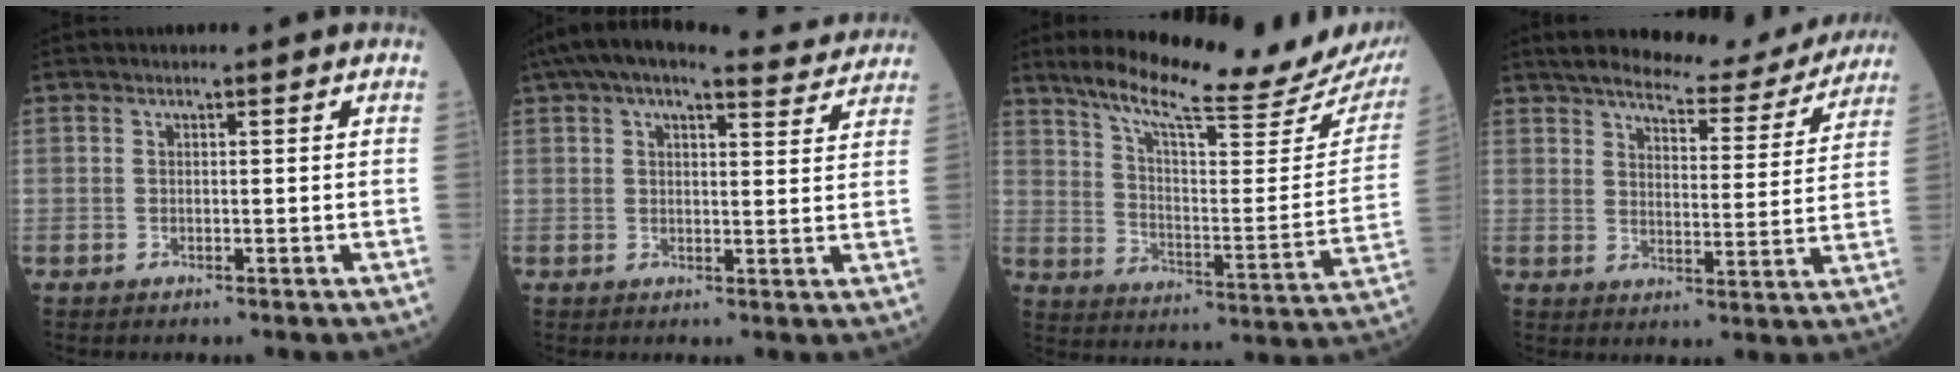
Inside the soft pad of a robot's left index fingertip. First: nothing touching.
{"total": 14.5, "force": [12.8, 3.5, 6.0], "torque": [-0.091, 0.036, 0.165]}
{"total": 23.5, "force": [20.3, 1.8, 11.6], "torque": [-0.186, -0.059, 0.278]}
{"total": 16.2, "force": [14.8, 3.4, 5.6], "torque": [-0.070, -0.013, 0.188]}